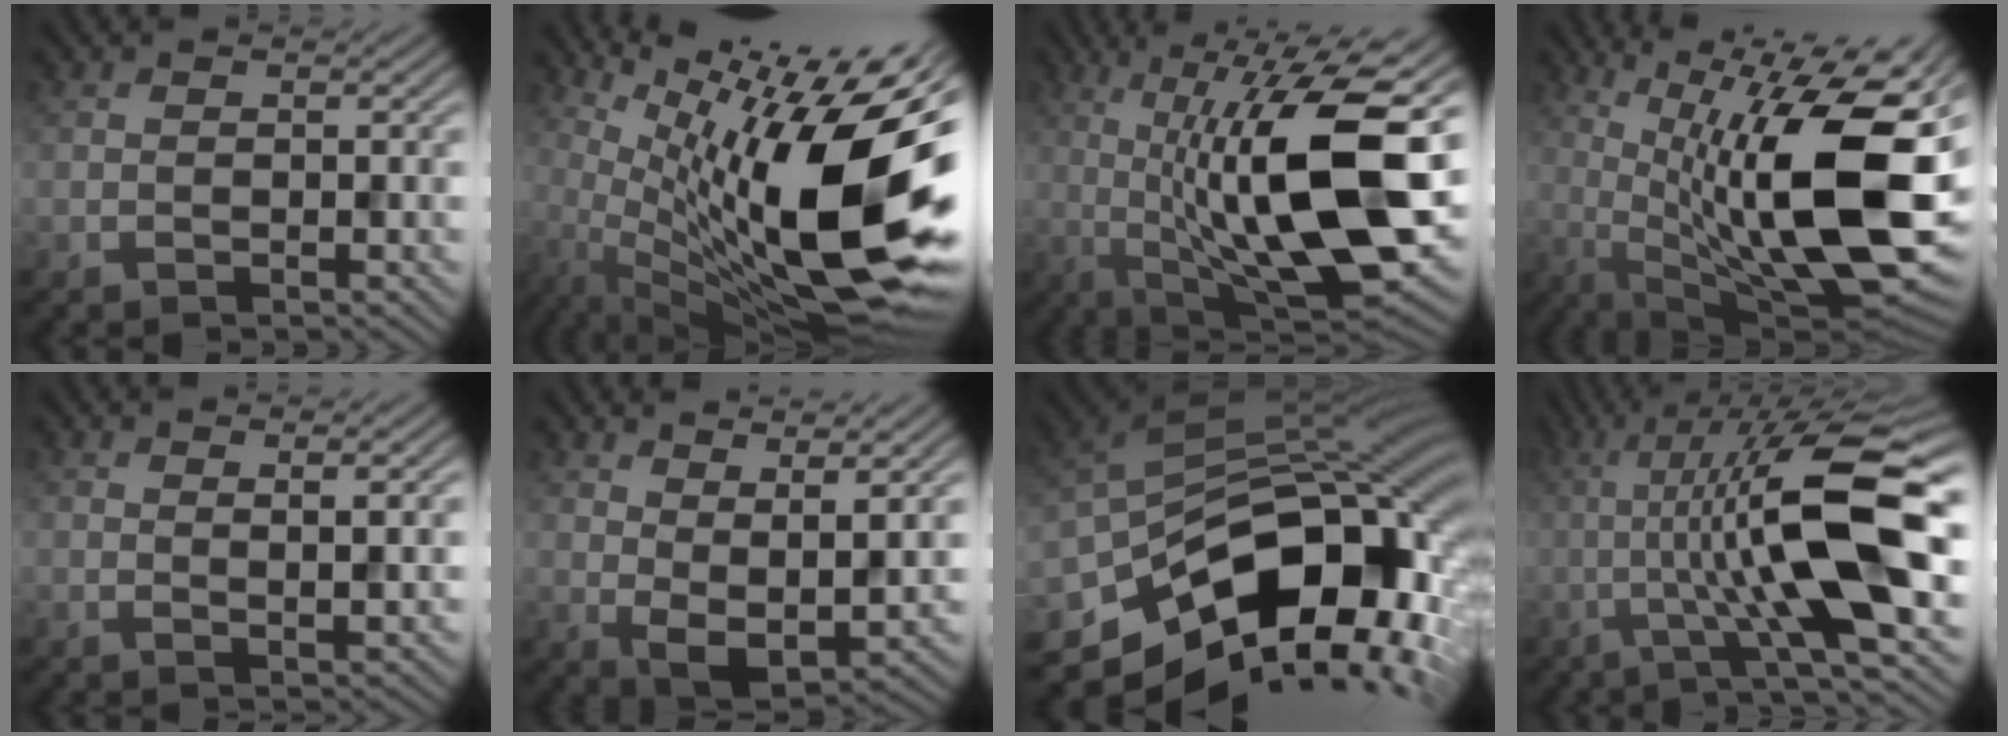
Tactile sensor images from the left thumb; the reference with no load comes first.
{"total": 19.0, "force": [2.2, 5.9, 17.9], "torque": [-0.280, -0.010, 0.052]}
{"total": 16.6, "force": [0.2, 5.0, 15.9], "torque": [-0.263, 0.007, -0.002]}
{"total": 18.6, "force": [2.4, 5.9, 17.5], "torque": [-0.288, 0.011, 0.057]}
{"total": 2.5, "force": [1.4, 0.4, 2.0], "torque": [-0.032, -0.001, 0.023]}
{"total": 6.9, "force": [3.3, 2.5, 5.4], "torque": [-0.105, -0.008, 0.067]}
{"total": 16.8, "force": [-6.1, 10.3, 11.9], "torque": [-0.194, -0.028, -0.096]}
{"total": 14.3, "force": [-1.1, 2.6, 14.0], "torque": [-0.231, 0.020, -0.022]}